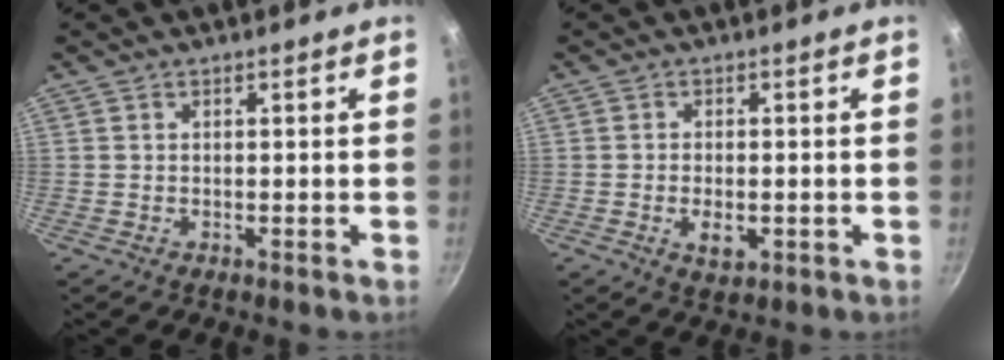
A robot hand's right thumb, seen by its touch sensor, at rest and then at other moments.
{"total": 4.1, "force": [-1.0, 2.3, 3.2], "torque": [-0.058, -0.001, -0.014]}